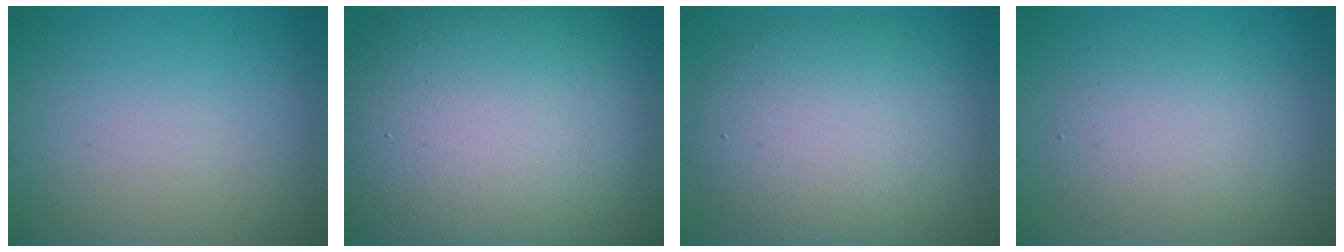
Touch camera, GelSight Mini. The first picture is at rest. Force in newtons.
{"total": 17.9, "press": 17.9, "slide": 1.2}
{"total": 8.8, "press": 8.8, "slide": 0.6}
{"total": 3.8, "press": 3.8, "slide": 0.3}